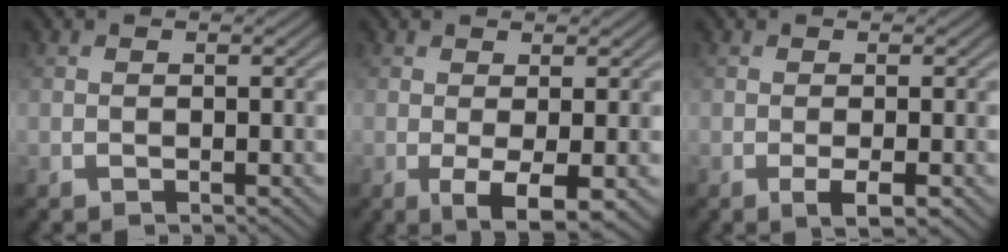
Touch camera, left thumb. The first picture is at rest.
{"total": 3.9, "force": [-0.7, 0.9, 3.7], "torque": [-0.071, -0.006, -0.011]}
{"total": 2.2, "force": [-0.8, 0.4, 2.0], "torque": [-0.037, -0.001, -0.016]}